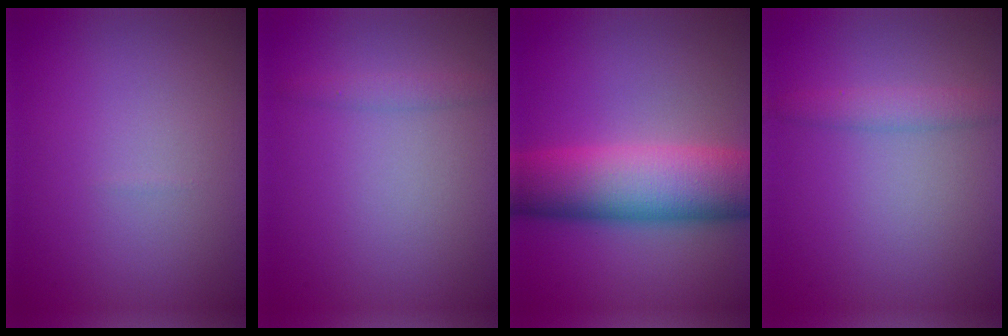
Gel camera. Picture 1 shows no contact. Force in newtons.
{"total": 1.1, "press": 1.1, "slide": 0.1}
{"total": 10.1, "press": 10.1, "slide": 0.3}
{"total": 1.8, "press": 1.8, "slide": 0.1}